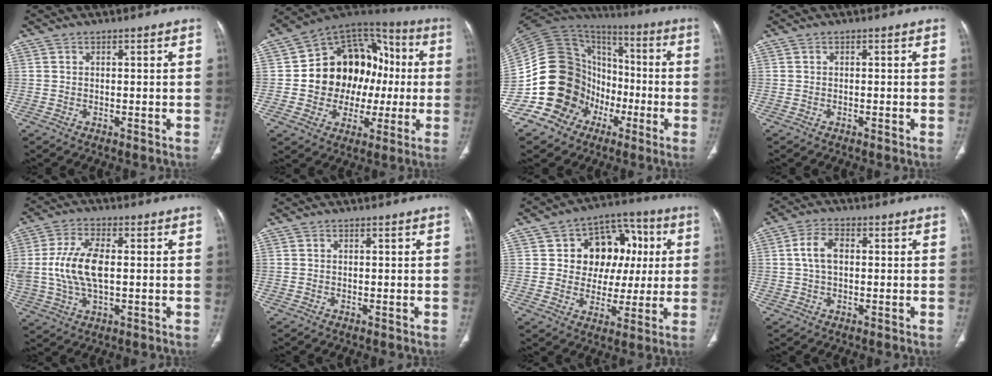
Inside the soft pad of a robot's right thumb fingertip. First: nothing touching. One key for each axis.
{"total": 20.3, "fx": 0.2, "fy": 15.8, "fz": 12.8, "tx": -0.132, "ty": 0.044, "tz": 0.011}
{"total": 21.1, "fx": -6.9, "fy": 17.9, "fz": 8.7, "tx": -0.133, "ty": 0.090, "tz": -0.116}
{"total": 0.0}
{"total": 11.7, "fx": 0.4, "fy": 6.0, "fz": 10.1, "tx": -0.218, "ty": 0.006, "tz": 0.013}
{"total": 0.0}
{"total": 14.7, "fx": 2.9, "fy": 11.8, "fz": 8.3, "tx": -0.053, "ty": 0.019, "tz": 0.047}
{"total": 5.3, "fx": 0.6, "fy": 3.1, "fz": 4.2, "tx": -0.081, "ty": 0.014, "tz": 0.009}